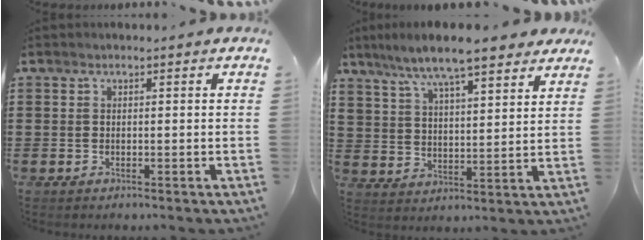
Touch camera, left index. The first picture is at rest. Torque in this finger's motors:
{"motor_torque": [2.06, -0.08, 1.05, 0.21]}